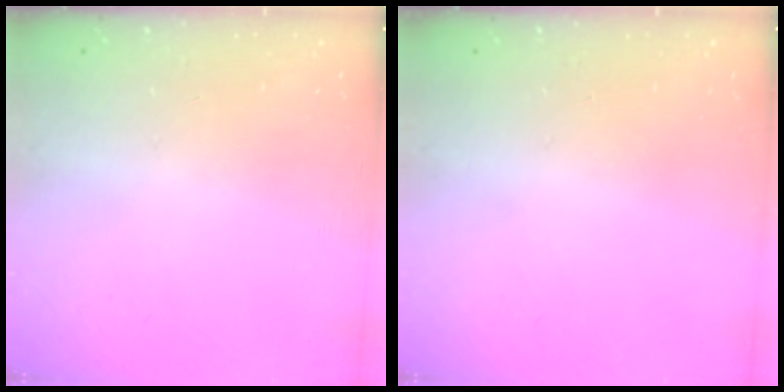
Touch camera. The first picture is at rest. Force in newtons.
{"total": 0.0}